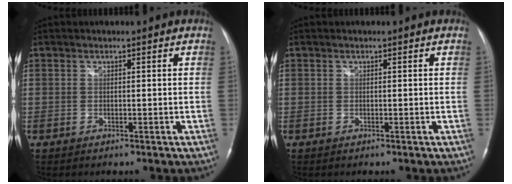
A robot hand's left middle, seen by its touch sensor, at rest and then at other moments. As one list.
[{"total": 0.0}]